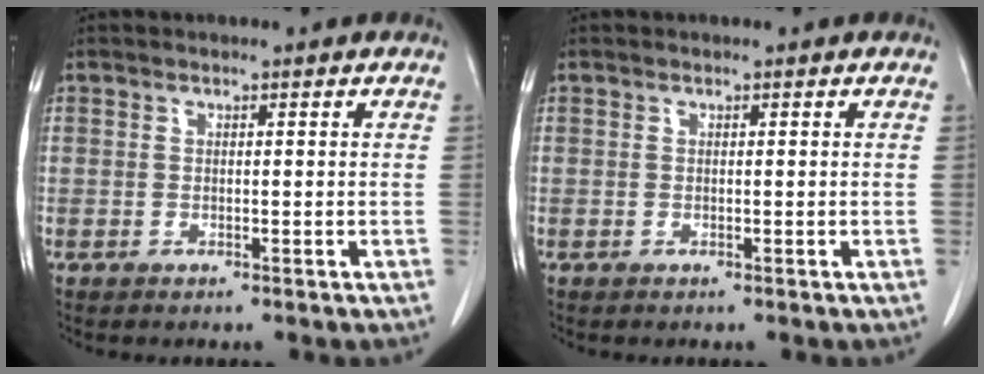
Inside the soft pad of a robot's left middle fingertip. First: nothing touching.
{"total": 0.0}